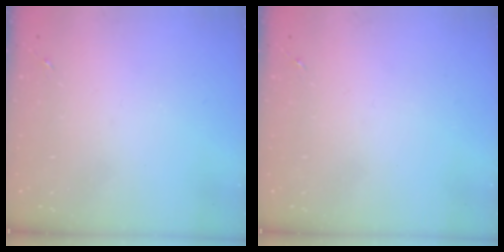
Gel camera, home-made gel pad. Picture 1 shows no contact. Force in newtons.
{"total": 0.0}